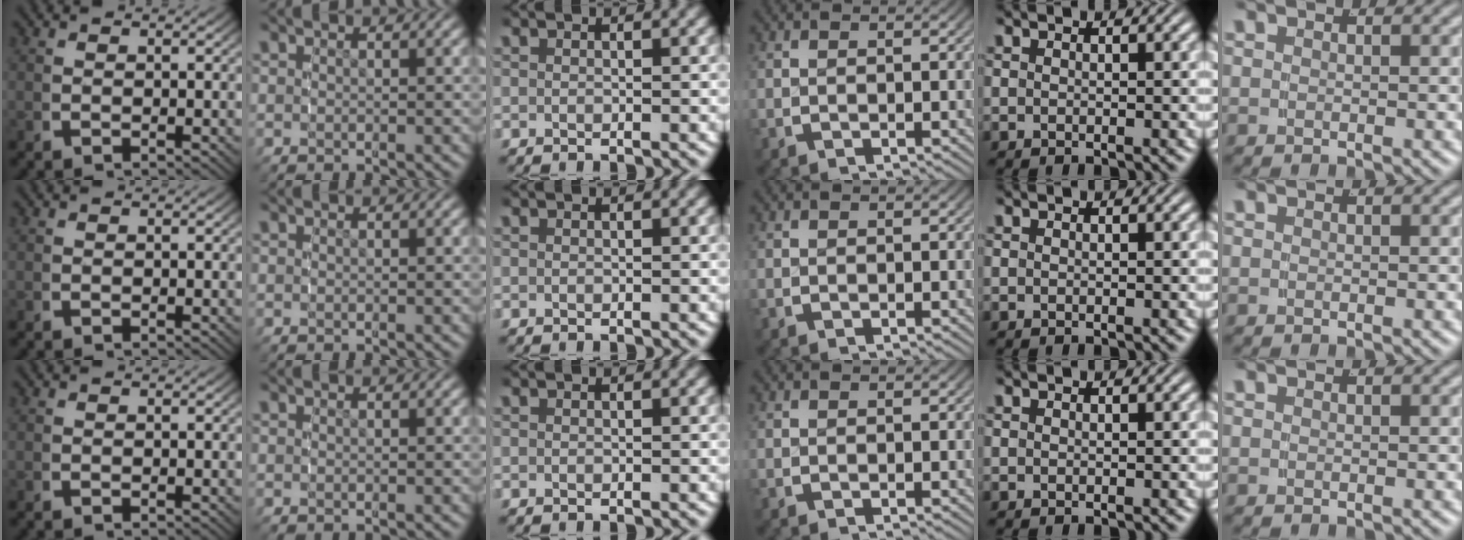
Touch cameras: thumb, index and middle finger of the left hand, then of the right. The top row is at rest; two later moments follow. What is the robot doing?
{"motion": "reach", "object": "shirt"}